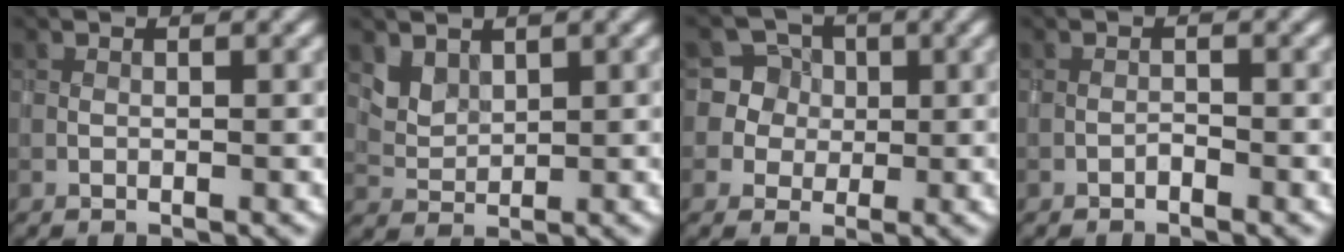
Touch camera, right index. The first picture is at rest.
{"total": 2.3, "force": [1.6, 1.5, 0.8], "torque": [-0.024, -0.010, 0.042]}
{"total": 6.8, "force": [1.6, 6.5, 1.0], "torque": [-0.026, 0.033, 0.017]}
{"total": 0.5, "force": [-0.5, 0.2, 0.1], "torque": [-0.002, 0.003, -0.010]}